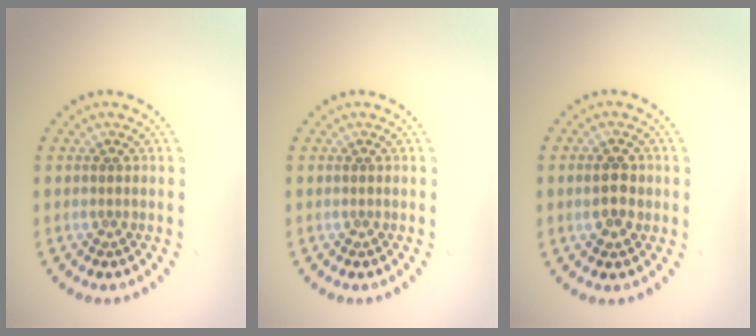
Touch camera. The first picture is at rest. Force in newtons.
{"total": 0.0}
{"total": 2.5, "press": 2.5, "slide": 0.0}